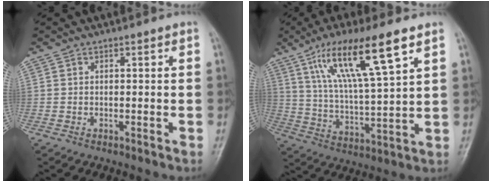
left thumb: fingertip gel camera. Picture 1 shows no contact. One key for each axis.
{"total": 16.8, "fx": 8.9, "fy": 3.0, "fz": 13.9, "tx": -0.250, "ty": -0.028, "tz": 0.169}